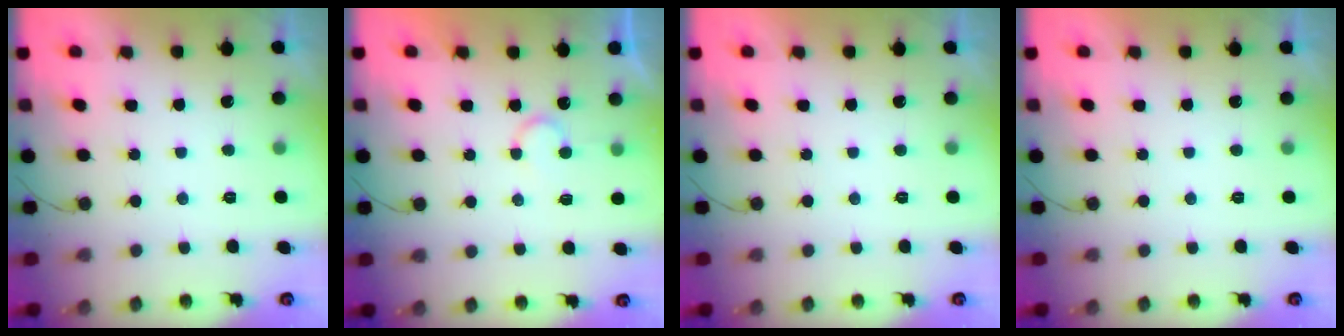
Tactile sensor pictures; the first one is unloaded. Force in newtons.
{"total": 5.8, "press": 5.8, "slide": 0.1}
{"total": 1.8, "press": 1.8, "slide": 0.1}
{"total": 1.8, "press": 1.8, "slide": 0.1}